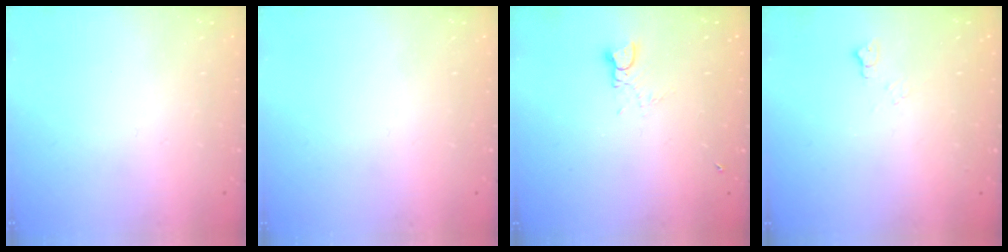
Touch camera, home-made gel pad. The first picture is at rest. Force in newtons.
{"total": 0.0}
{"total": 1.9, "press": 1.9, "slide": 0.1}
{"total": 5.1, "press": 5.0, "slide": 0.7}